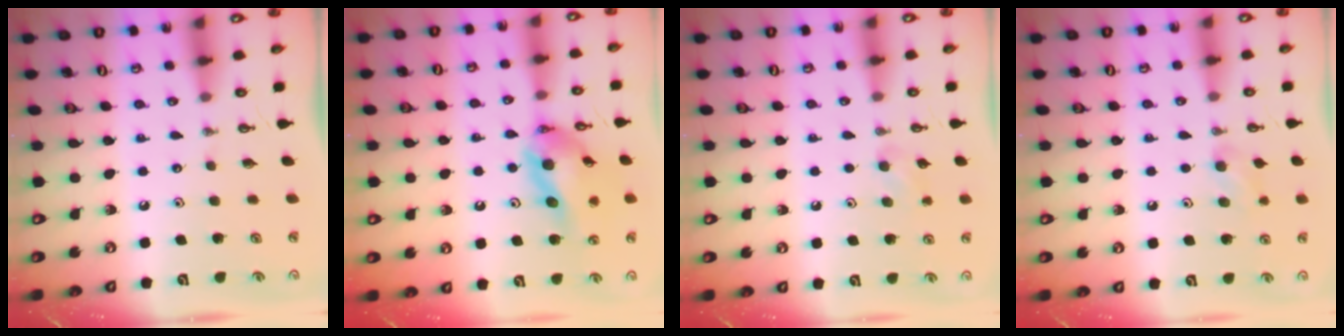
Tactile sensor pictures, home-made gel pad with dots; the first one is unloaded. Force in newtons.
{"total": 14.0, "press": 13.8, "slide": 2.3}
{"total": 10.4, "press": 6.7, "slide": 7.9}
{"total": 6.7, "press": 6.6, "slide": 1.5}